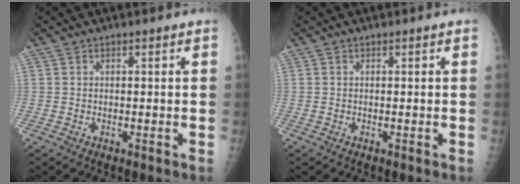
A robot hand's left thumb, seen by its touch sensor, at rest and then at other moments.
{"total": 0.0}